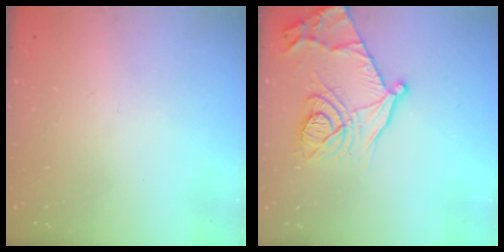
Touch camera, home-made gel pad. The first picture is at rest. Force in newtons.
{"total": 17.1, "press": 17.1, "slide": 1.2}